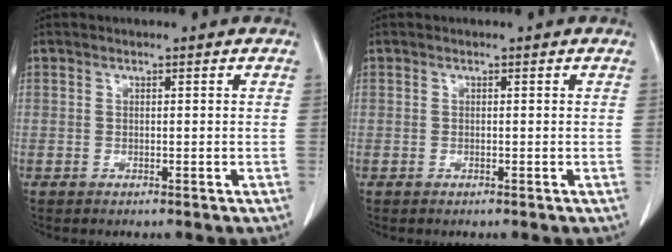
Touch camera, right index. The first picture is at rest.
{"total": 0.0}